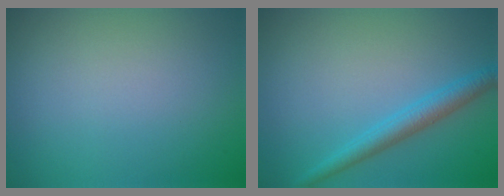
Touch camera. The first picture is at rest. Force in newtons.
{"total": 2.7, "press": 2.7, "slide": 0.2}